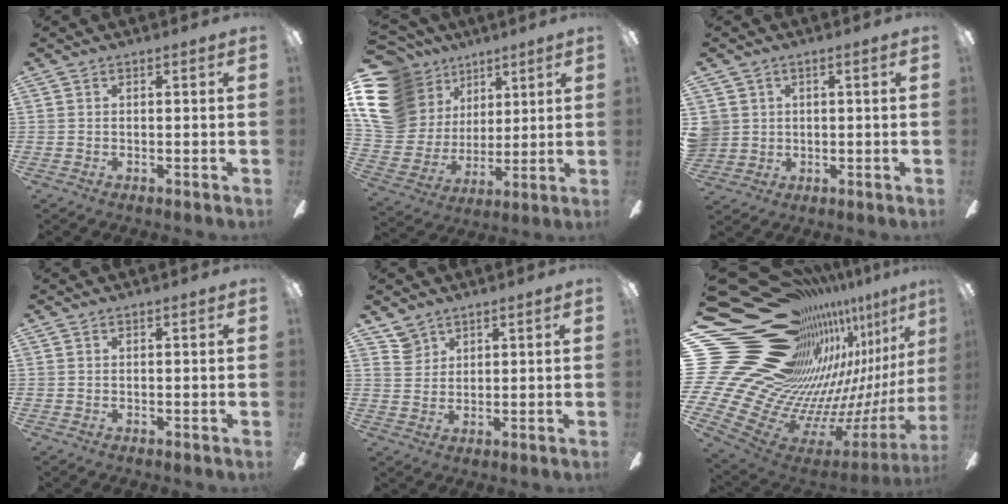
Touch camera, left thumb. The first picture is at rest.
{"total": 21.2, "force": [9.6, 16.3, 9.5], "torque": [-0.214, -0.047, 0.189]}
{"total": 4.4, "force": [1.0, 4.3, 0.3], "torque": [-0.012, 0.009, 0.021]}
{"total": 0.0}
{"total": 4.4, "force": [3.3, 2.7, 0.8], "torque": [-0.018, -0.009, 0.064]}
{"total": 23.4, "force": [14.8, 13.9, 11.6], "torque": [-0.193, -0.204, 0.368]}